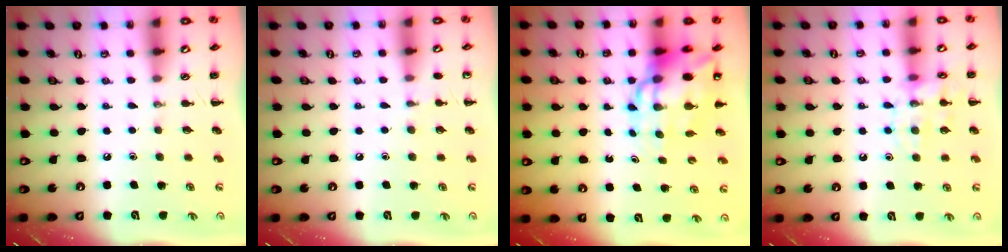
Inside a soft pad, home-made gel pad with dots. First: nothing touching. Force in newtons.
{"total": 4.3, "press": 4.1, "slide": 1.3}
{"total": 13.9, "press": 13.3, "slide": 3.9}
{"total": 12.6, "press": 12.6, "slide": 0.9}